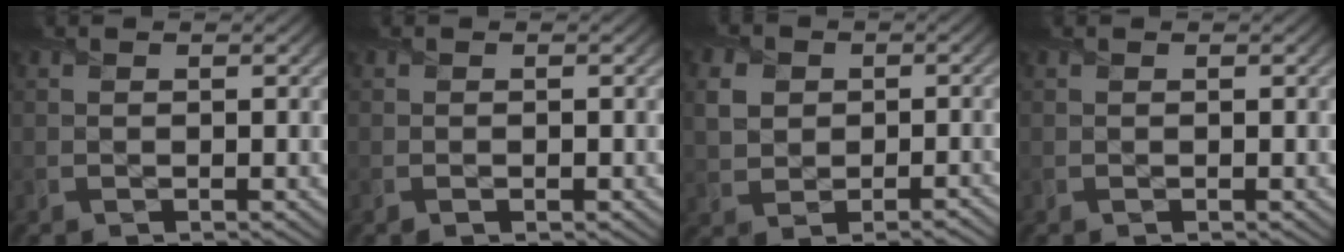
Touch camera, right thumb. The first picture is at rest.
{"total": 0.6, "force": [-0.2, 0.1, 0.5], "torque": [-0.011, 0.002, -0.002]}
{"total": 4.4, "force": [0.4, 3.6, 2.5], "torque": [-0.049, 0.000, 0.005]}
{"total": 0.0}